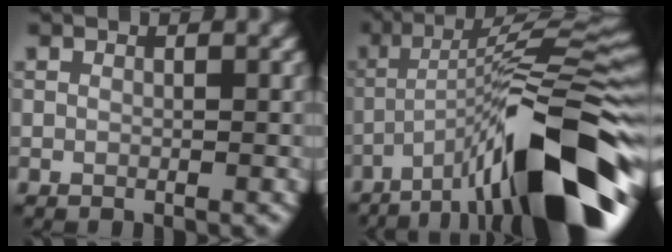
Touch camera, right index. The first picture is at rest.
{"total": 16.3, "force": [-8.4, 4.0, 13.4], "torque": [-0.204, 0.024, -0.135]}